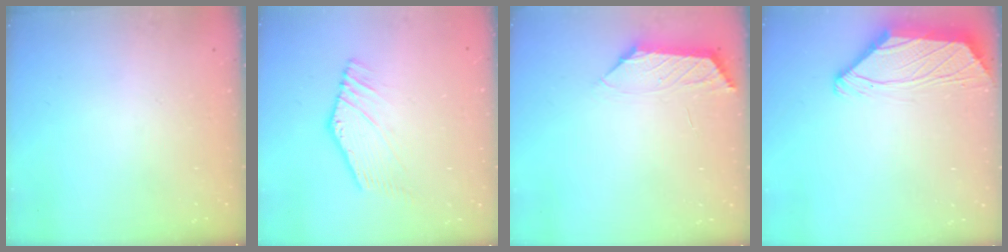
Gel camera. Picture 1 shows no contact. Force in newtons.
{"total": 0.9, "press": 0.4, "slide": 0.8}
{"total": 0.8, "press": 0.7, "slide": 0.4}
{"total": 1.6, "press": 1.5, "slide": 0.6}